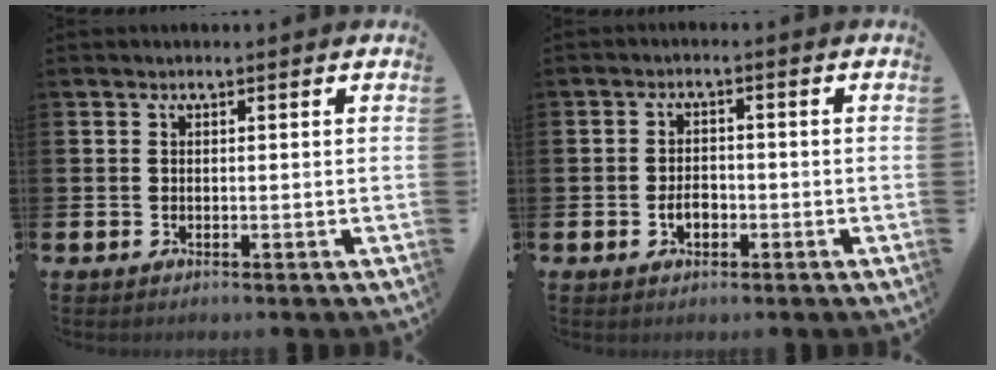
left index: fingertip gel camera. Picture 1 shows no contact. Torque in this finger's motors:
{"motor_torque": [0.18, 0.02, 0.07, 0.06]}